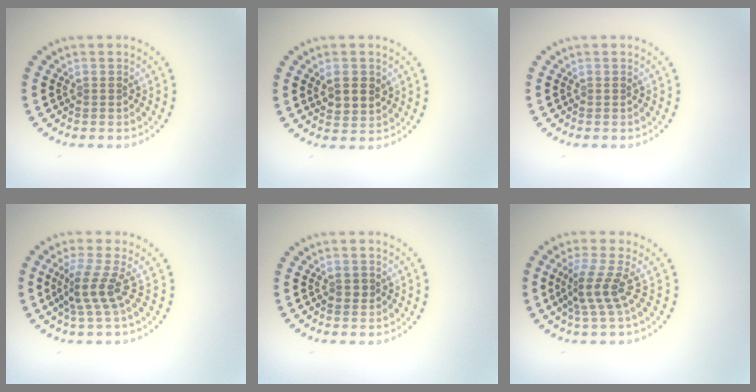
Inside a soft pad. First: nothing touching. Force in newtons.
{"total": 2.8, "press": 2.7, "slide": 0.8}
{"total": 0.0}
{"total": 2.9, "press": 1.9, "slide": 2.2}
{"total": 1.2, "press": 1.2, "slide": 0.1}
{"total": 2.8, "press": 2.0, "slide": 2.0}